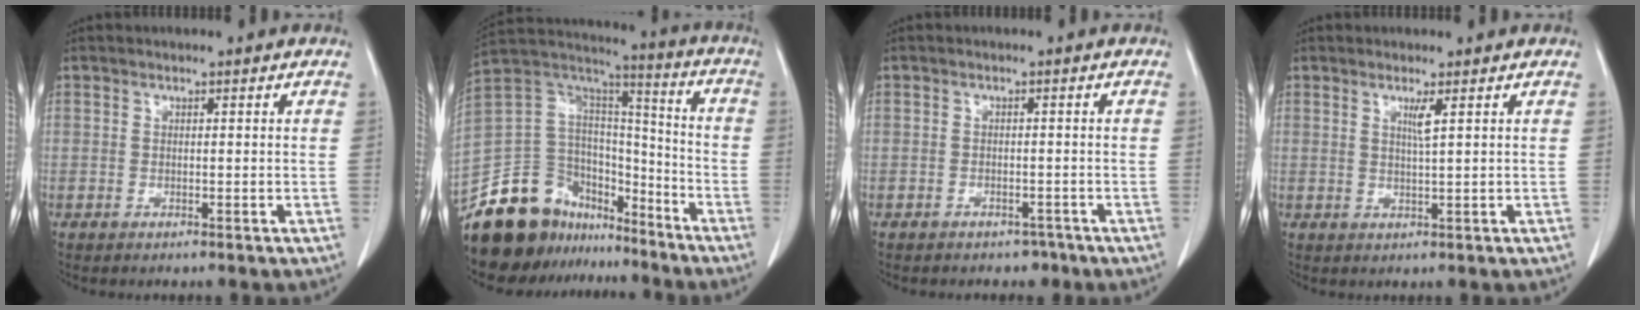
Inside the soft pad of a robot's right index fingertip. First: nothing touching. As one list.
[{"total": 19.2, "force": [-15.5, 10.0, 5.4], "torque": [-0.100, 0.072, -0.258]}, {"total": 2.7, "force": [-2.1, 1.7, 0.2], "torque": [-0.004, 0.007, -0.025]}, {"total": 1.9, "force": [0.8, -0.4, 1.7], "torque": [-0.035, -0.006, 0.017]}]